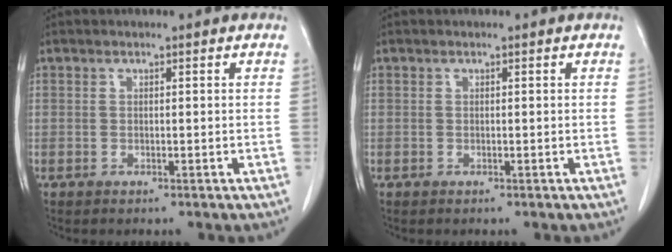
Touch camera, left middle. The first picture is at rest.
{"total": 0.0}